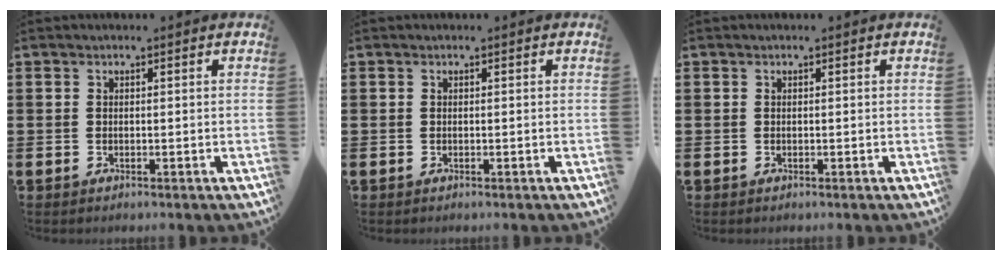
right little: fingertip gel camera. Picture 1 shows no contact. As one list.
[{"total": 0.0}, {"total": 0.0}]